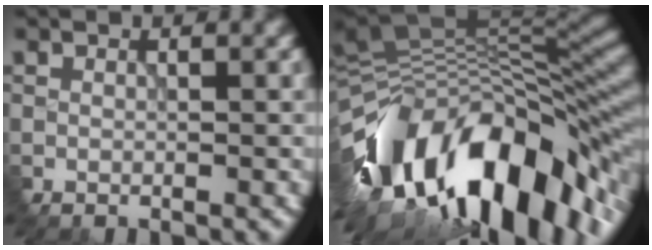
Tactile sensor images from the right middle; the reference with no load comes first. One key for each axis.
{"total": 16.0, "fx": -7.1, "fy": 7.3, "fz": 12.4, "tx": -0.225, "ty": 0.002, "tz": -0.108}